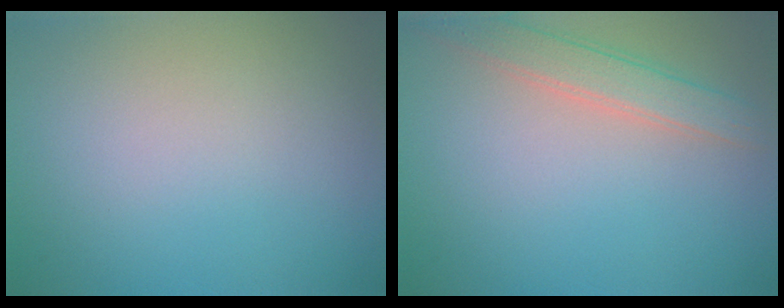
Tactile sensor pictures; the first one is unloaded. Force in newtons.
{"total": 2.9, "press": 2.9, "slide": 0.2}